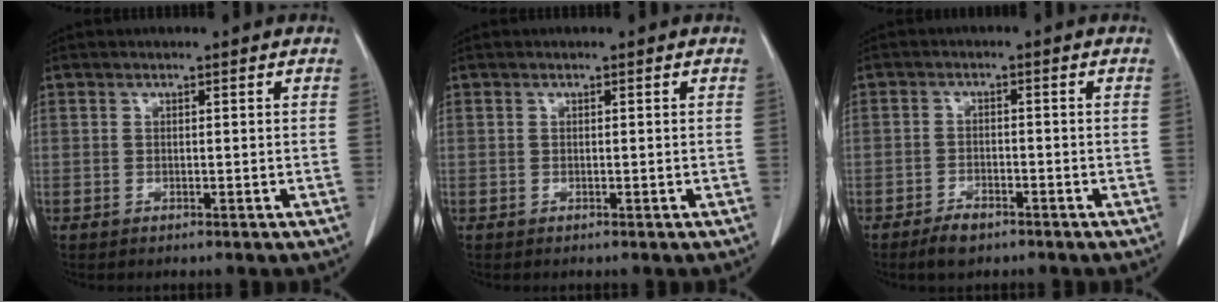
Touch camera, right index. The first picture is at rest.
{"total": 0.0}
{"total": 3.3, "force": [-2.4, 1.5, 1.7], "torque": [-0.028, 0.001, -0.035]}